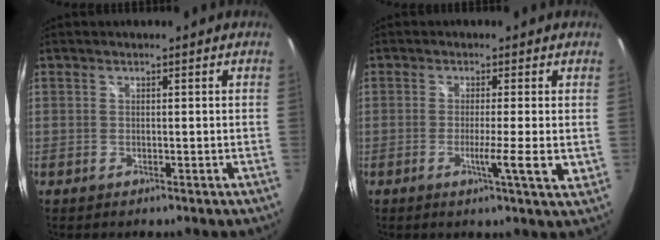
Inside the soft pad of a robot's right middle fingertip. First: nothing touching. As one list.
[{"total": 4.6, "force": [-0.1, -0.6, 4.5], "torque": [-0.073, -0.010, -0.005]}]